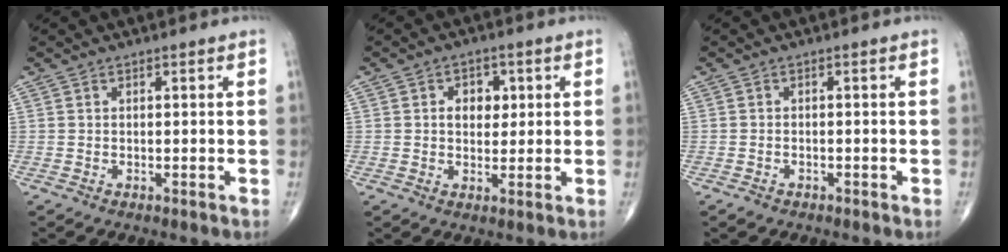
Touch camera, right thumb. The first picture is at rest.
{"total": 4.9, "force": [1.0, 3.7, 3.1], "torque": [-0.014, -0.001, 0.012]}
{"total": 1.3, "force": [-0.9, 0.8, 0.4], "torque": [-0.010, 0.002, -0.015]}